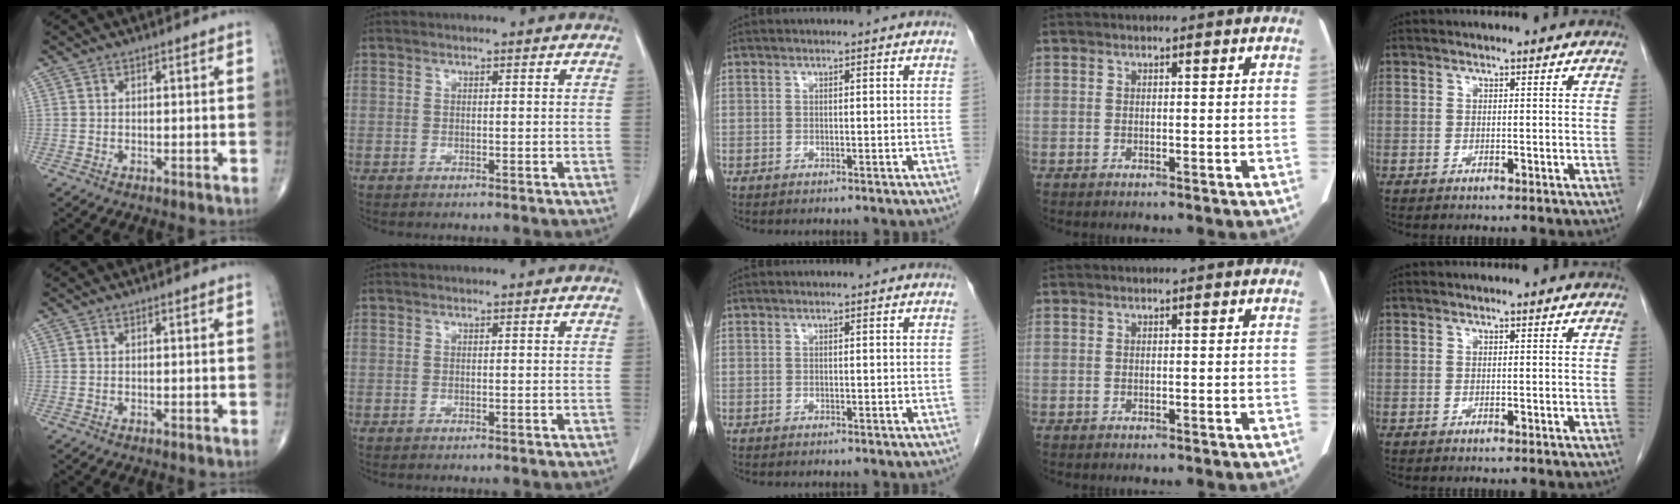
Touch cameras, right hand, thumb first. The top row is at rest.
{}